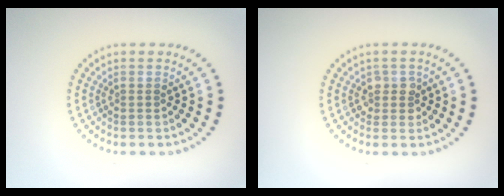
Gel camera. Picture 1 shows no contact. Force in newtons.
{"total": 1.5, "press": 1.4, "slide": 0.5}